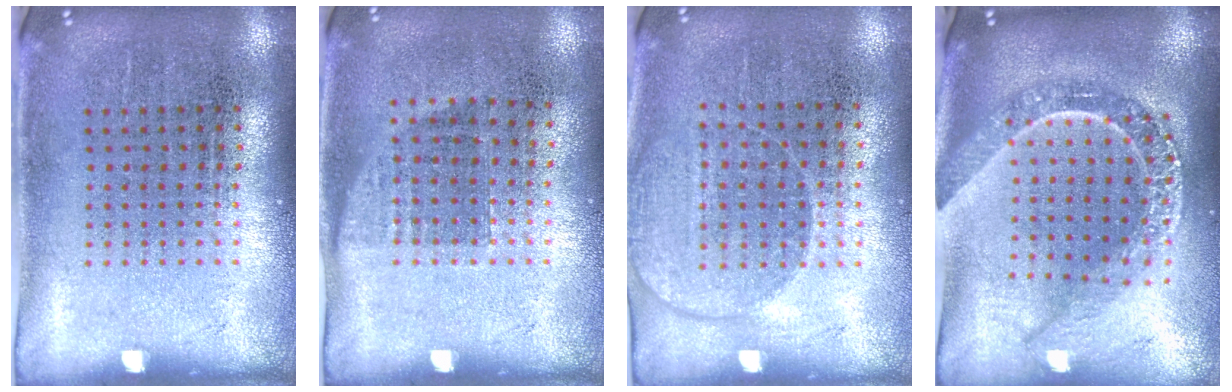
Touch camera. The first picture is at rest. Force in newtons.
{"total": 0.7, "press": 0.6, "slide": 0.3}
{"total": 1.4, "press": 1.3, "slide": 0.5}
{"total": 2.4, "press": 2.0, "slide": 1.3}